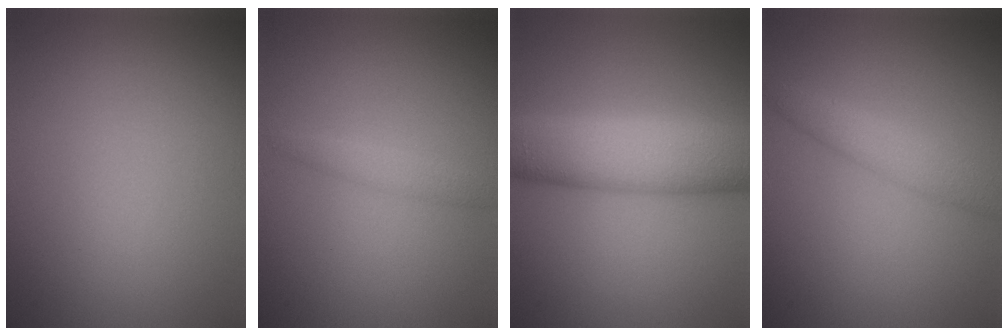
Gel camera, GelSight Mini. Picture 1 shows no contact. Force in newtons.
{"total": 1.4, "press": 1.4, "slide": 0.0}
{"total": 8.3, "press": 8.3, "slide": 0.2}
{"total": 2.7, "press": 2.7, "slide": 0.0}